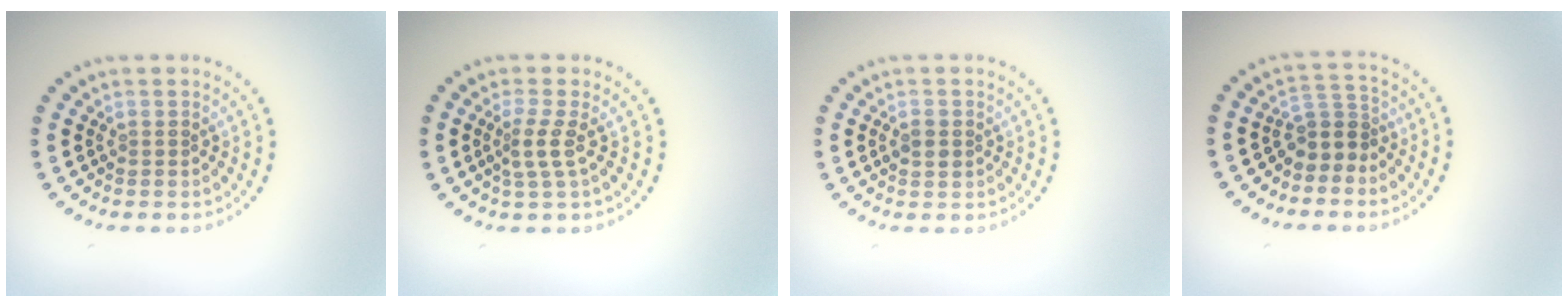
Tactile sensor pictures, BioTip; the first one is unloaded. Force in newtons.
{"total": 2.1, "press": 1.5, "slide": 1.5}
{"total": 1.4, "press": 1.4, "slide": 0.0}
{"total": 2.8, "press": 2.2, "slide": 1.7}